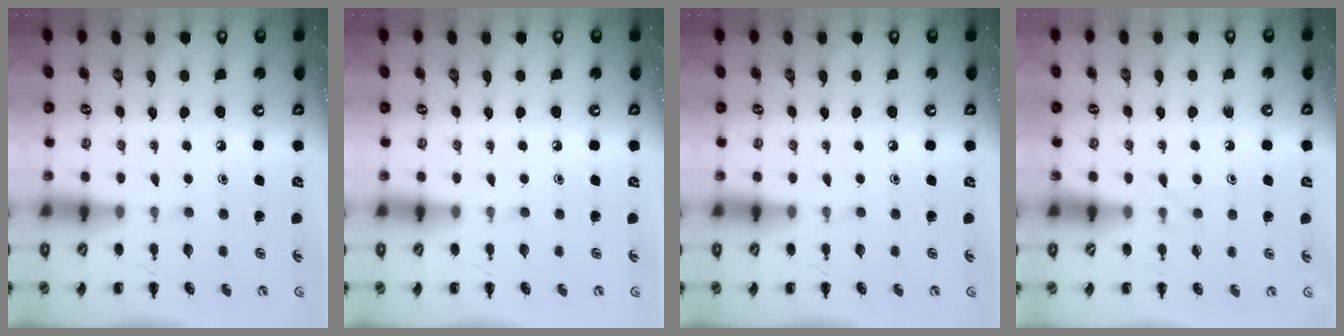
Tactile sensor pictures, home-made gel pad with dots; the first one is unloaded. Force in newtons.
{"total": 0.0}
{"total": 0.0}
{"total": 4.1, "press": 3.9, "slide": 1.3}